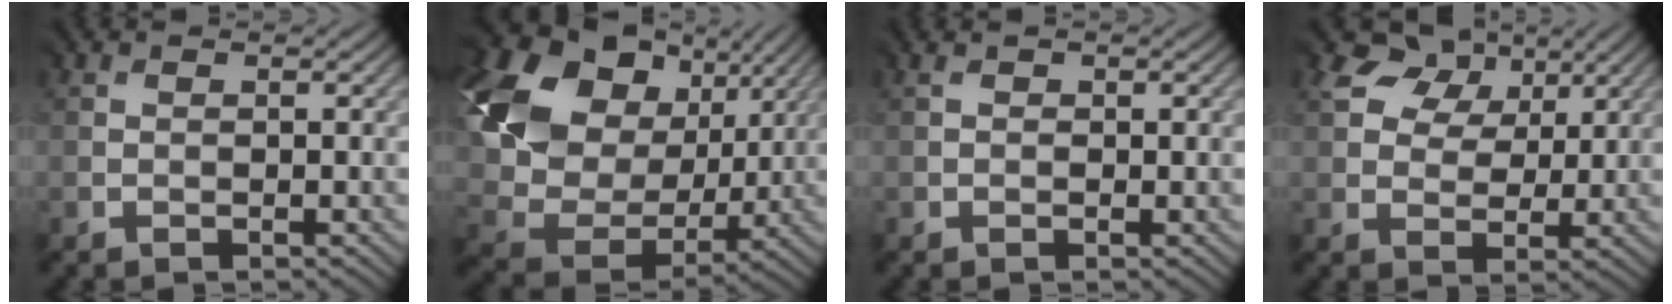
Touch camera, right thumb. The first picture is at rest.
{"total": 19.8, "force": [7.2, 14.8, 11.0], "torque": [-0.319, 0.033, 0.169]}
{"total": 0.9, "force": [0.5, 0.5, 0.6], "torque": [-0.014, 0.003, 0.008]}
{"total": 6.9, "force": [4.2, 4.5, 3.1], "torque": [-0.069, 0.004, 0.068]}